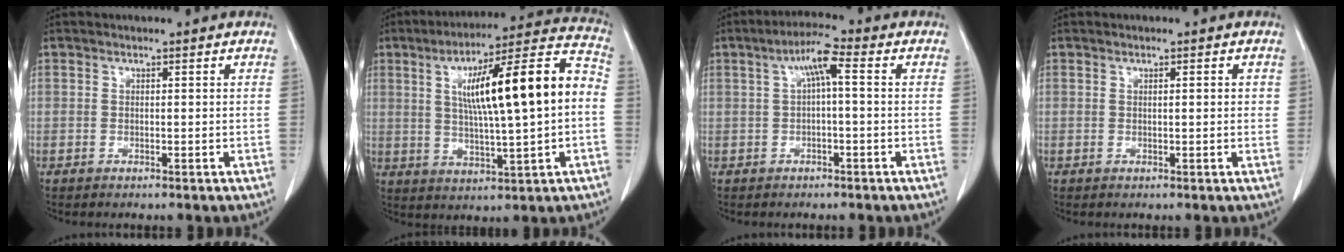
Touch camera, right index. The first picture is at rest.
{"total": 17.8, "force": [1.4, 2.2, 17.6], "torque": [-0.278, 0.036, 0.023]}
{"total": 4.9, "force": [0.9, 0.6, 4.8], "torque": [-0.088, 0.019, 0.015]}
{"total": 1.2, "force": [0.3, 0.2, 1.1], "torque": [-0.018, 0.002, 0.005]}